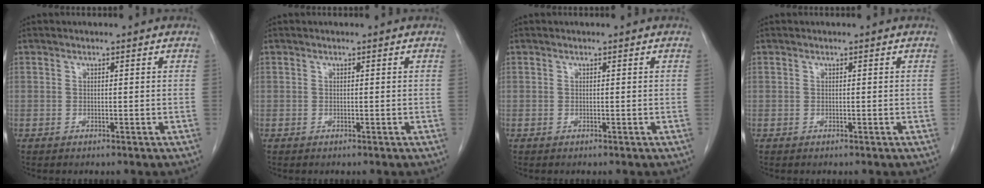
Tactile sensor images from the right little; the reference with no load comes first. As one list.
[{"total": 0.0}, {"total": 0.0}, {"total": 0.0}]